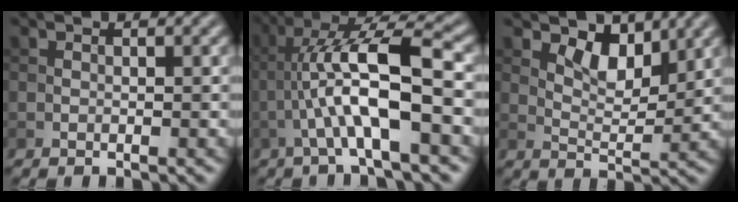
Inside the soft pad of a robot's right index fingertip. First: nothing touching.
{"total": 8.0, "force": [-1.6, 1.4, 7.6], "torque": [-0.133, 0.023, -0.031]}
{"total": 4.0, "force": [2.6, 1.9, 2.3], "torque": [-0.047, -0.009, 0.042]}